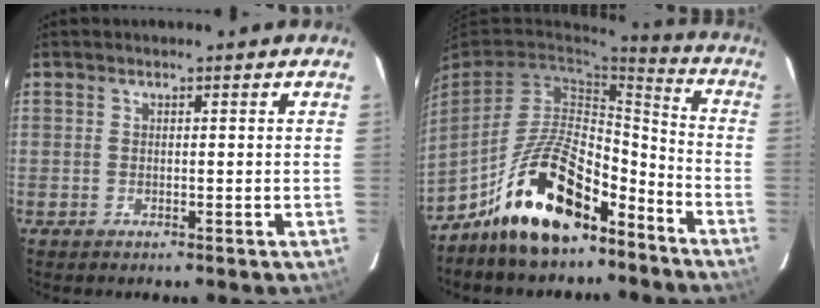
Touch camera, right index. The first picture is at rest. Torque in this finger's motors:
{"motor_torque": [0.98, -0.59, 1.05, 0.21]}